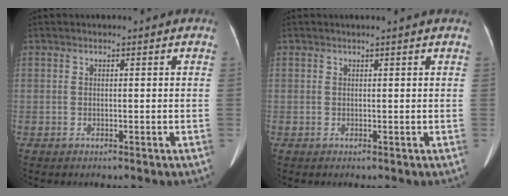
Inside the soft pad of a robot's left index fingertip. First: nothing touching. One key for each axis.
{"total": 1.8, "fx": 1.6, "fy": -0.3, "fz": 0.9, "tx": -0.010, "ty": 0.016, "tz": 0.020}